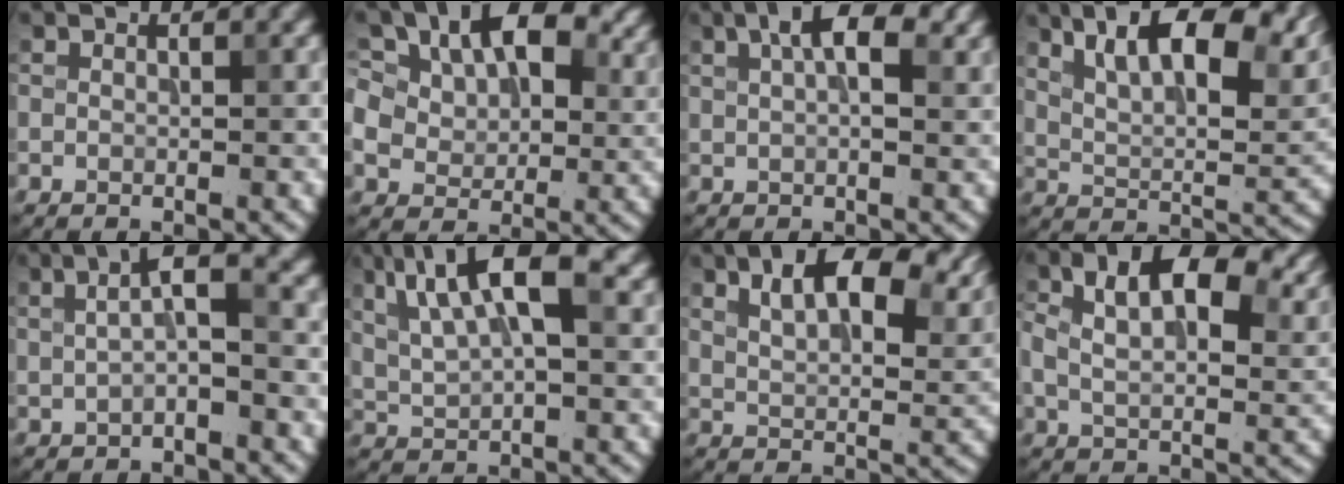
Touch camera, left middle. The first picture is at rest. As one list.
[{"total": 15.2, "force": [6.2, 9.8, 9.8], "torque": [-0.159, 0.034, 0.092]}, {"total": 4.3, "force": [1.7, 1.7, 3.6], "torque": [-0.063, 0.007, 0.028]}, {"total": 12.2, "force": [6.8, 4.1, 9.3], "torque": [-0.147, 0.017, 0.116]}, {"total": 3.7, "force": [0.4, 0.8, 3.6], "torque": [-0.066, 0.013, 0.004]}, {"total": 9.5, "force": [3.9, 3.4, 7.9], "torque": [-0.160, 0.019, 0.068]}, {"total": 10.7, "force": [5.9, 4.7, 7.6], "torque": [-0.121, 0.014, 0.097]}, {"total": 11.6, "force": [5.0, 5.9, 8.7], "torque": [-0.147, 0.006, 0.082]}]